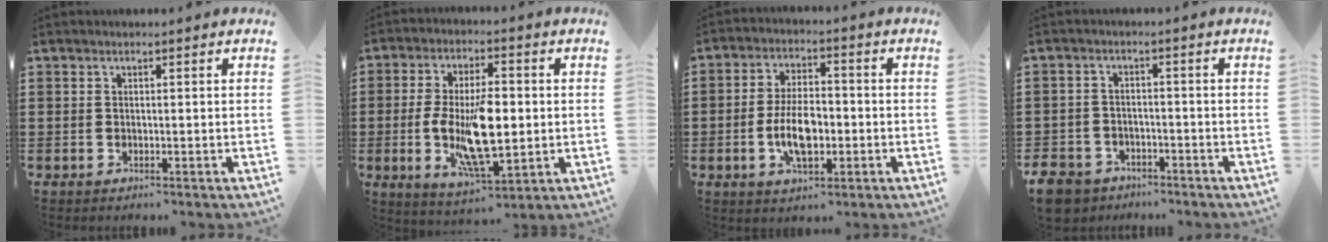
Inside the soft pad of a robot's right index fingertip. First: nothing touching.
{"total": 12.4, "force": [-1.0, 5.0, 11.3], "torque": [-0.227, -0.011, -0.019]}
{"total": 8.0, "force": [-1.8, 3.8, 6.8], "torque": [-0.136, 0.001, -0.039]}
{"total": 4.7, "force": [-4.4, 1.6, 0.5], "torque": [-0.038, 0.000, -0.097]}